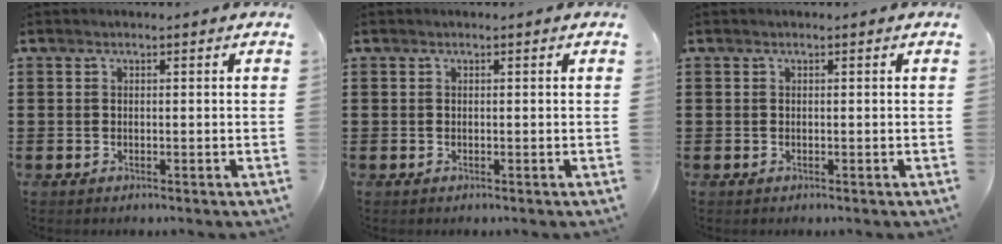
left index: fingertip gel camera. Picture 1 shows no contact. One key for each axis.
{"total": 0.0}
{"total": 0.0}